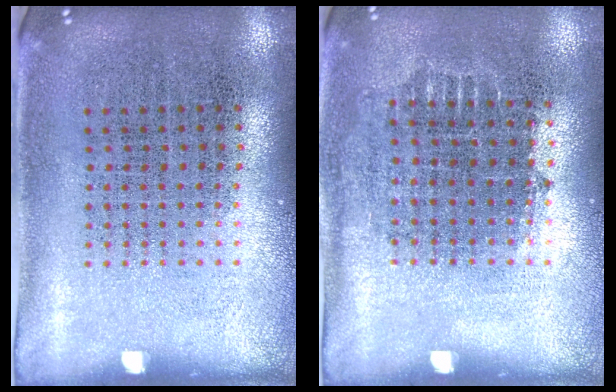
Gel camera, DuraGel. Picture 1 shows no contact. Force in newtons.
{"total": 0.7, "press": 0.7, "slide": 0.3}